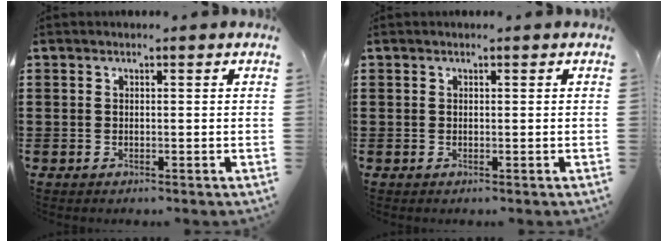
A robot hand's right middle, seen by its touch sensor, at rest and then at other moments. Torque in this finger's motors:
{"motor_torque": [-0.06, -0.02, -0.01, -0.02]}